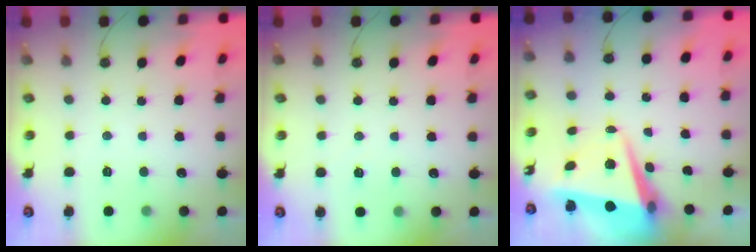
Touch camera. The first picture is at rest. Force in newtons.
{"total": 3.5, "press": 1.7, "slide": 3.1}
{"total": 8.9, "press": 8.7, "slide": 2.1}